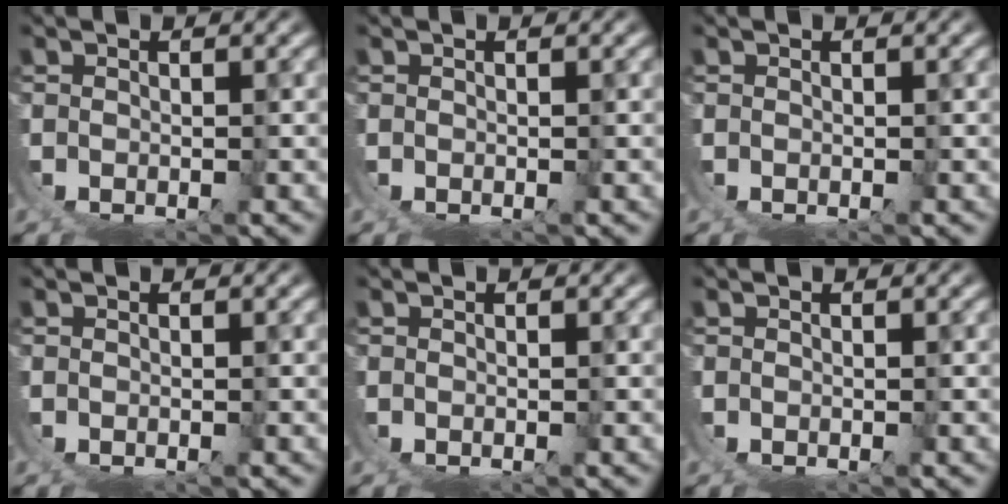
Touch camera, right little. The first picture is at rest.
{"total": 0.0}
{"total": 0.0}
{"total": 0.0}
{"total": 0.0}
{"total": 0.0}